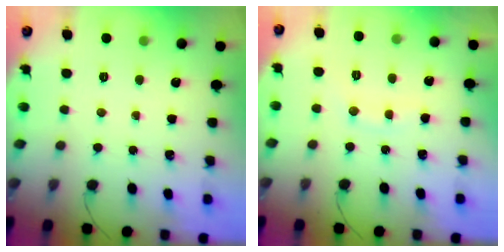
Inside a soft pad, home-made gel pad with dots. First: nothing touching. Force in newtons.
{"total": 6.5, "press": 6.5, "slide": 0.8}